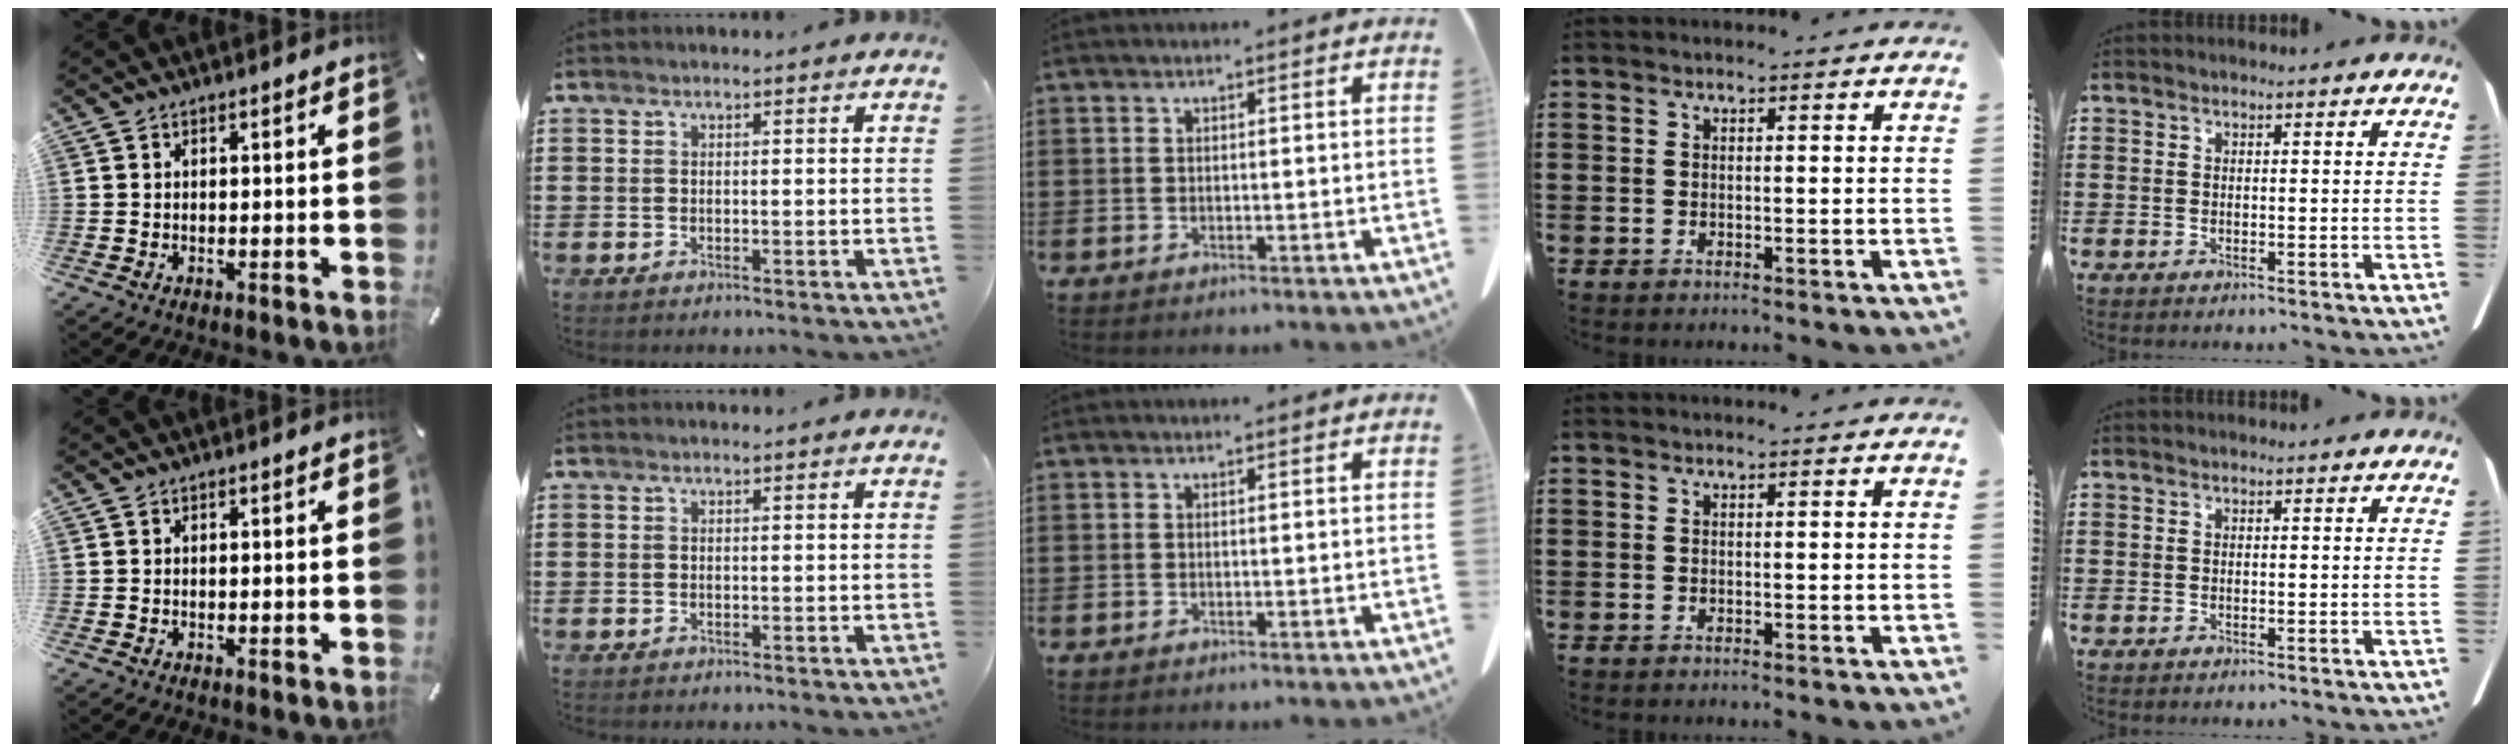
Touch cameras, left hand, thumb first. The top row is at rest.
{}